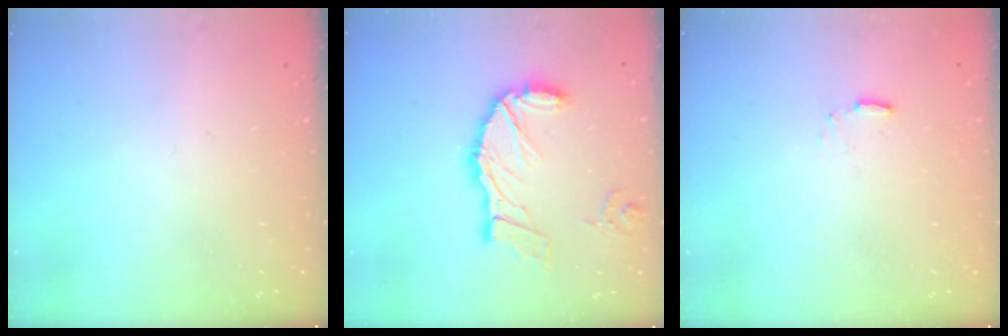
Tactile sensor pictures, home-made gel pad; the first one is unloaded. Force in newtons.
{"total": 15.1, "press": 15.0, "slide": 1.6}
{"total": 2.9, "press": 2.9, "slide": 0.5}